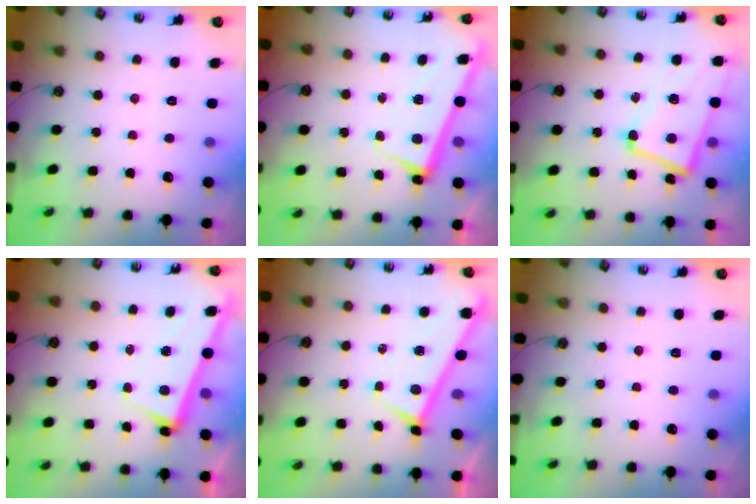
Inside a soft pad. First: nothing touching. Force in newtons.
{"total": 2.5, "press": 2.4, "slide": 0.5}
{"total": 4.7, "press": 4.4, "slide": 1.7}
{"total": 2.5, "press": 2.3, "slide": 1.0}
{"total": 0.0}
{"total": 0.0}